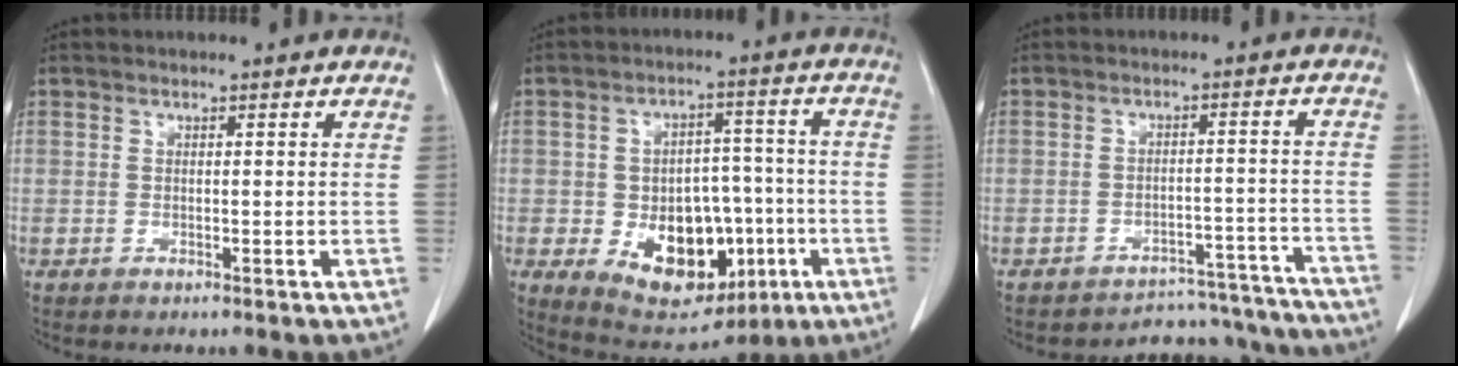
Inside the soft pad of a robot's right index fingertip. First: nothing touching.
{"total": 16.1, "force": [-4.9, 10.3, 11.3], "torque": [-0.178, 0.022, -0.055]}
{"total": 13.6, "force": [-13.2, 3.4, -0.1], "torque": [0.021, 0.045, -0.155]}